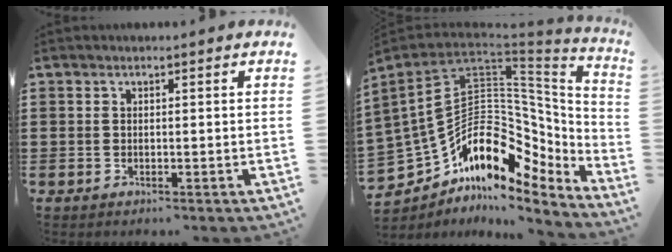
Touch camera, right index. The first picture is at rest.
{"total": 16.3, "force": [-0.7, 12.4, 10.6], "torque": [-0.208, -0.040, -0.013]}